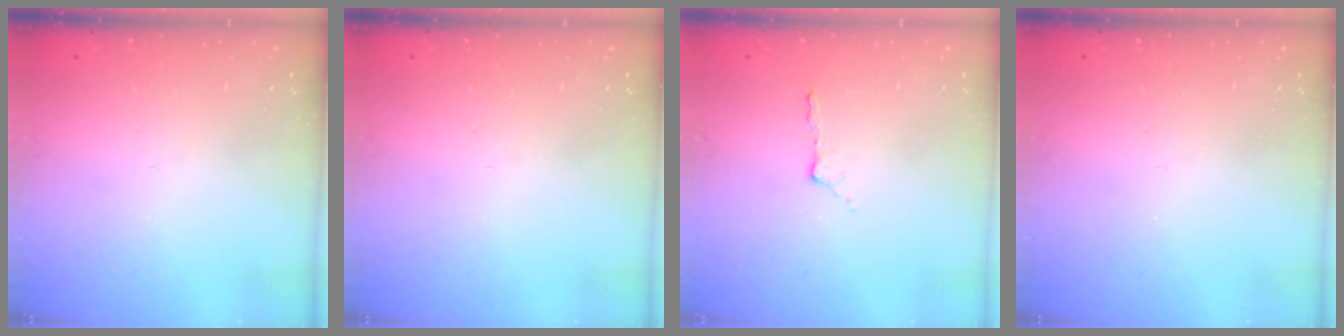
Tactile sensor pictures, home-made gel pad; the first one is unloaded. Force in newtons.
{"total": 0.0}
{"total": 4.0, "press": 3.9, "slide": 0.5}
{"total": 0.0}